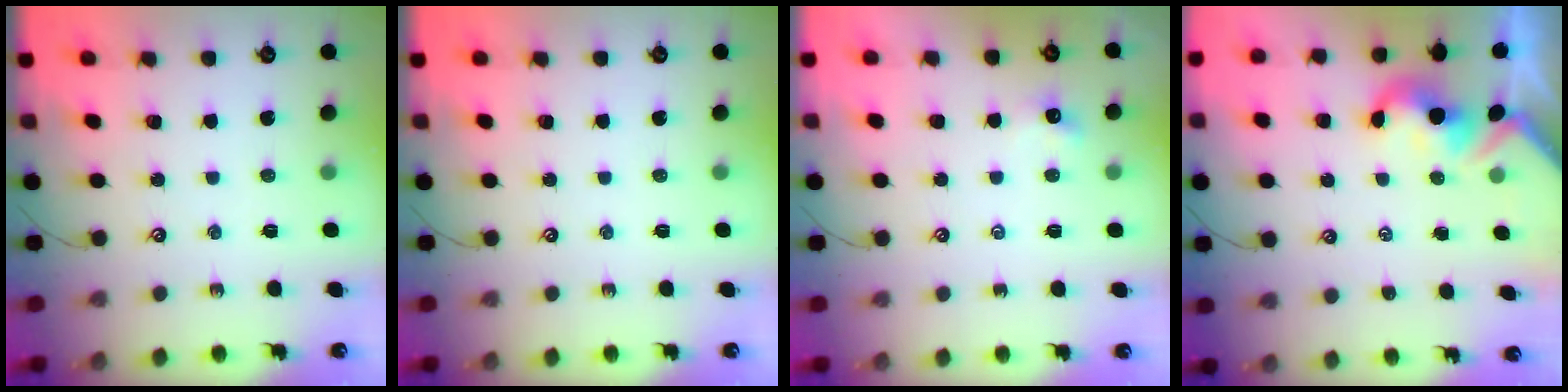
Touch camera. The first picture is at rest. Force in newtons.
{"total": 0.0}
{"total": 2.2, "press": 2.2, "slide": 0.4}
{"total": 2.2, "press": 2.1, "slide": 0.6}